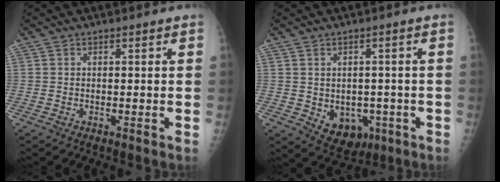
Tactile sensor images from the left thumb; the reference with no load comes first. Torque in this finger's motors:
{"motor_torque": [-0.01, 0.24, 0.28, -0.14, 0.00]}